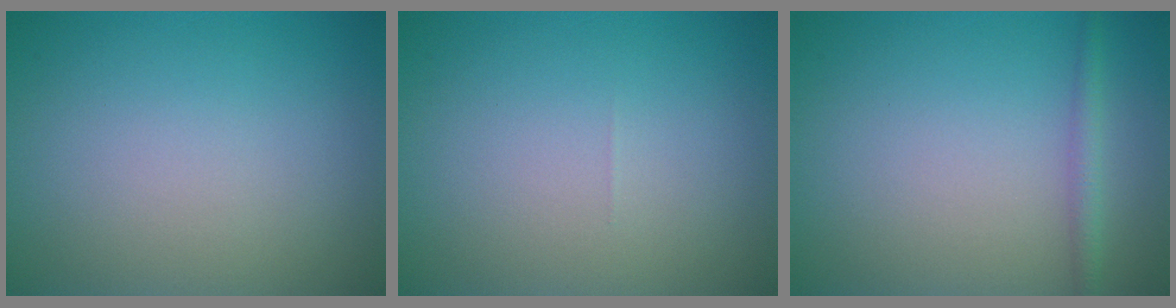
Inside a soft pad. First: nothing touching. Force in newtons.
{"total": 0.0}
{"total": 1.5, "press": 1.5, "slide": 0.1}